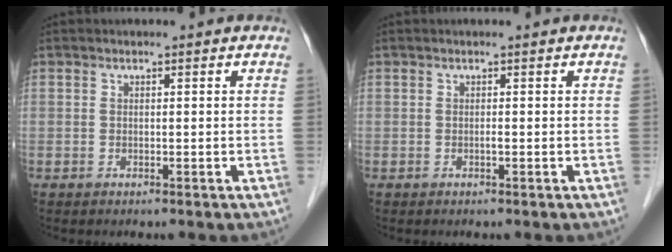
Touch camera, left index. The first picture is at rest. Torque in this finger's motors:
{"motor_torque": [0.21, 0.03, -0.06, 0.00]}